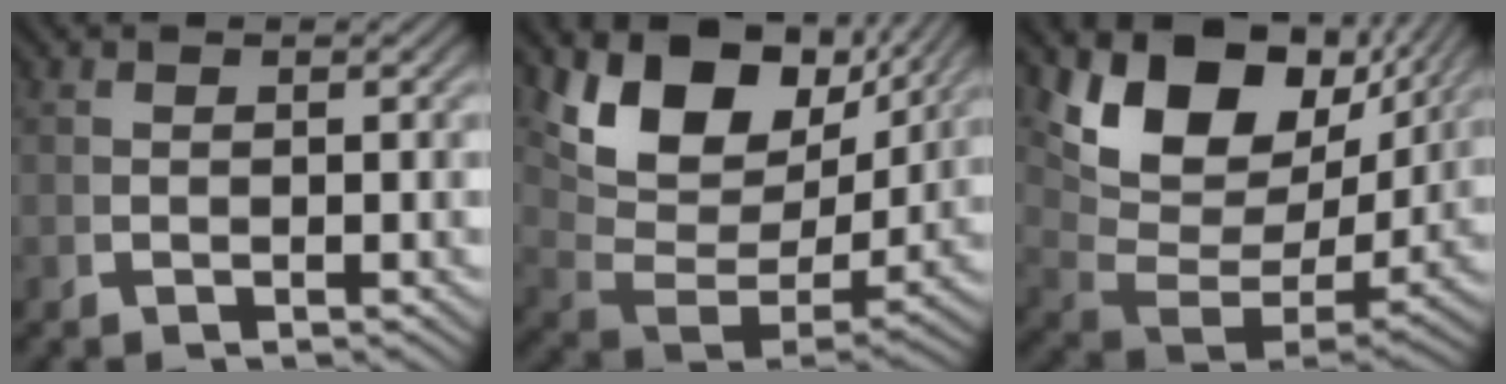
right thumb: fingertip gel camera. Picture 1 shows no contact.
{"total": 11.8, "force": [3.4, 7.2, 8.7], "torque": [-0.170, -0.017, 0.062]}
{"total": 13.2, "force": [2.9, 8.5, 9.7], "torque": [-0.188, -0.023, 0.054]}